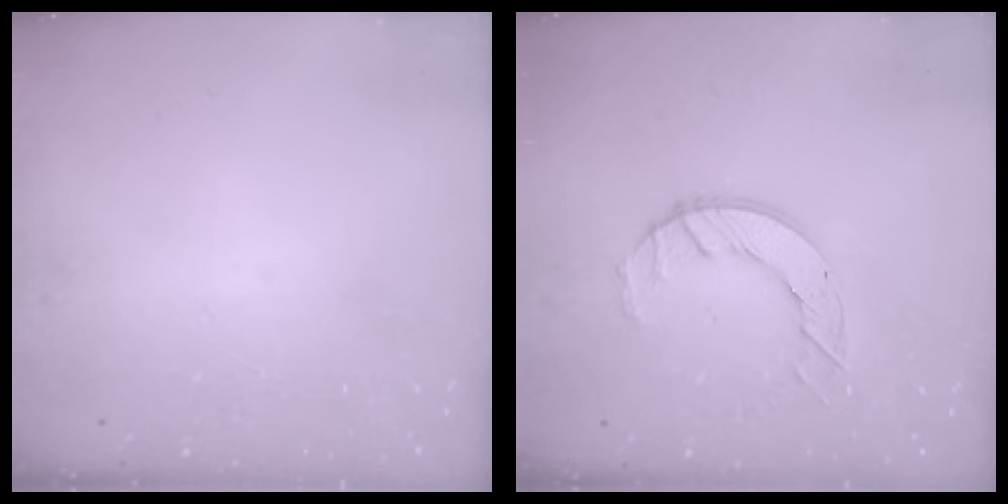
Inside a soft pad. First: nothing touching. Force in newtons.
{"total": 7.4, "press": 7.4, "slide": 0.5}